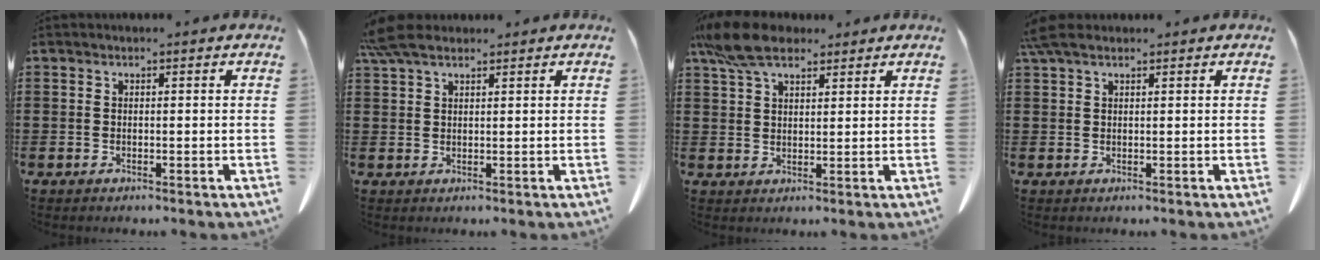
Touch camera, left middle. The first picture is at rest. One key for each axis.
{"total": 4.3, "fx": 3.1, "fy": 1.5, "fz": 2.6, "tx": -0.068, "ty": 0.002, "tz": 0.057}
{"total": 7.7, "fx": 5.6, "fy": 3.0, "fz": 4.4, "tx": -0.102, "ty": -0.002, "tz": 0.107}
{"total": 2.5, "fx": 1.7, "fy": 0.8, "fz": 1.6, "tx": -0.037, "ty": 0.004, "tz": 0.033}